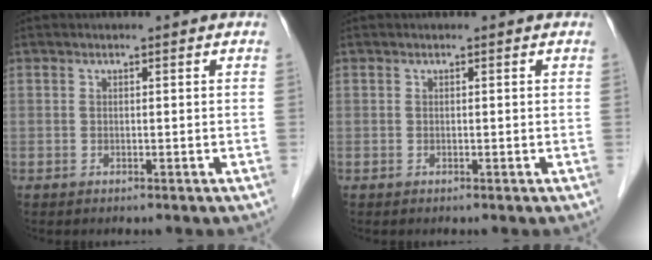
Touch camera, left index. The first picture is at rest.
{"total": 0.0}